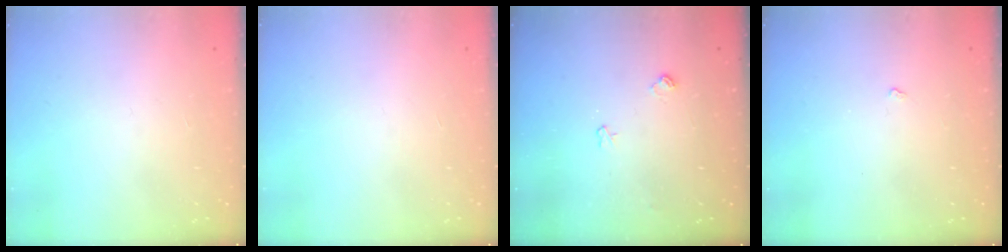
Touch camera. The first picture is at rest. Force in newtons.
{"total": 0.0}
{"total": 5.0, "press": 5.0, "slide": 0.8}
{"total": 2.4, "press": 2.3, "slide": 0.4}